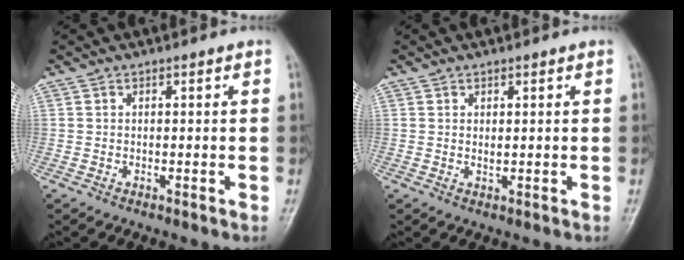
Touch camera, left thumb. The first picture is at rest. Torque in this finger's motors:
{"motor_torque": [-0.08, -0.03, -0.18, -0.06, 0.00]}